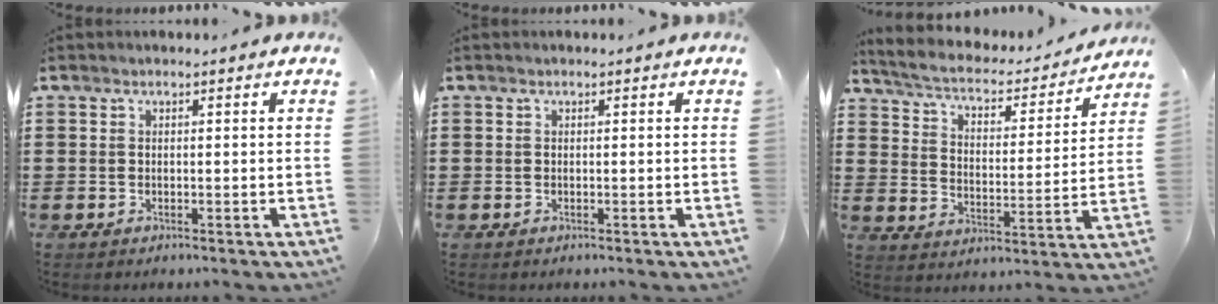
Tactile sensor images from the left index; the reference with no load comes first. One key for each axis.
{"total": 0.0}
{"total": 3.8, "fx": 3.4, "fy": 0.8, "fz": 1.4, "tx": -0.048, "ty": -0.030, "tz": 0.049}